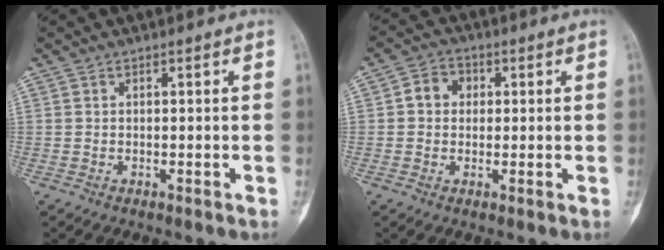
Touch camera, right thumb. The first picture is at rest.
{"total": 4.6, "force": [0.6, 4.0, 2.2], "torque": [-0.016, 0.011, 0.001]}